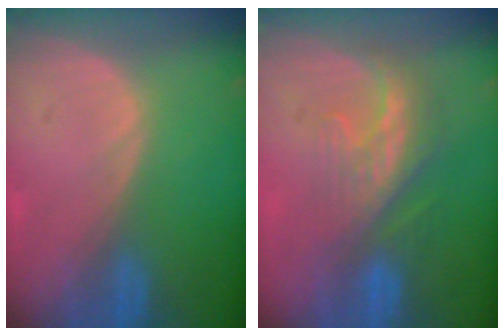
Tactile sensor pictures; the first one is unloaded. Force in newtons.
{"total": 8.4, "press": 7.2, "slide": 4.2}